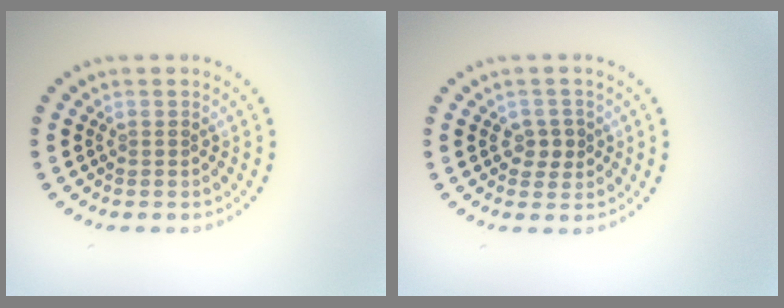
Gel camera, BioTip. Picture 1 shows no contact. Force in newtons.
{"total": 1.9, "press": 1.8, "slide": 0.6}